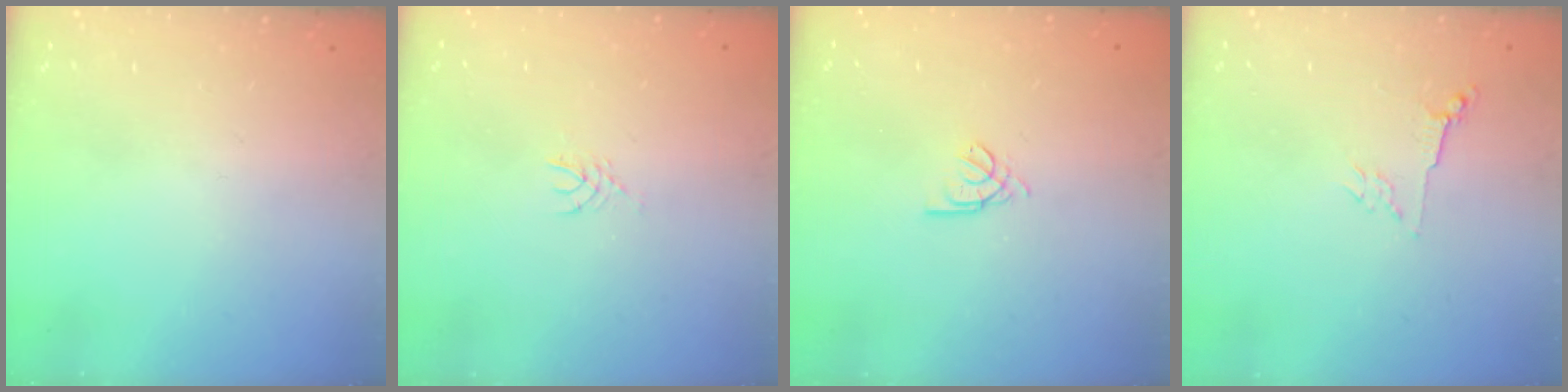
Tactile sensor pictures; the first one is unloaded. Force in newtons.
{"total": 3.3, "press": 3.3, "slide": 0.4}
{"total": 2.5, "press": 2.5, "slide": 0.5}
{"total": 2.8, "press": 2.7, "slide": 0.6}